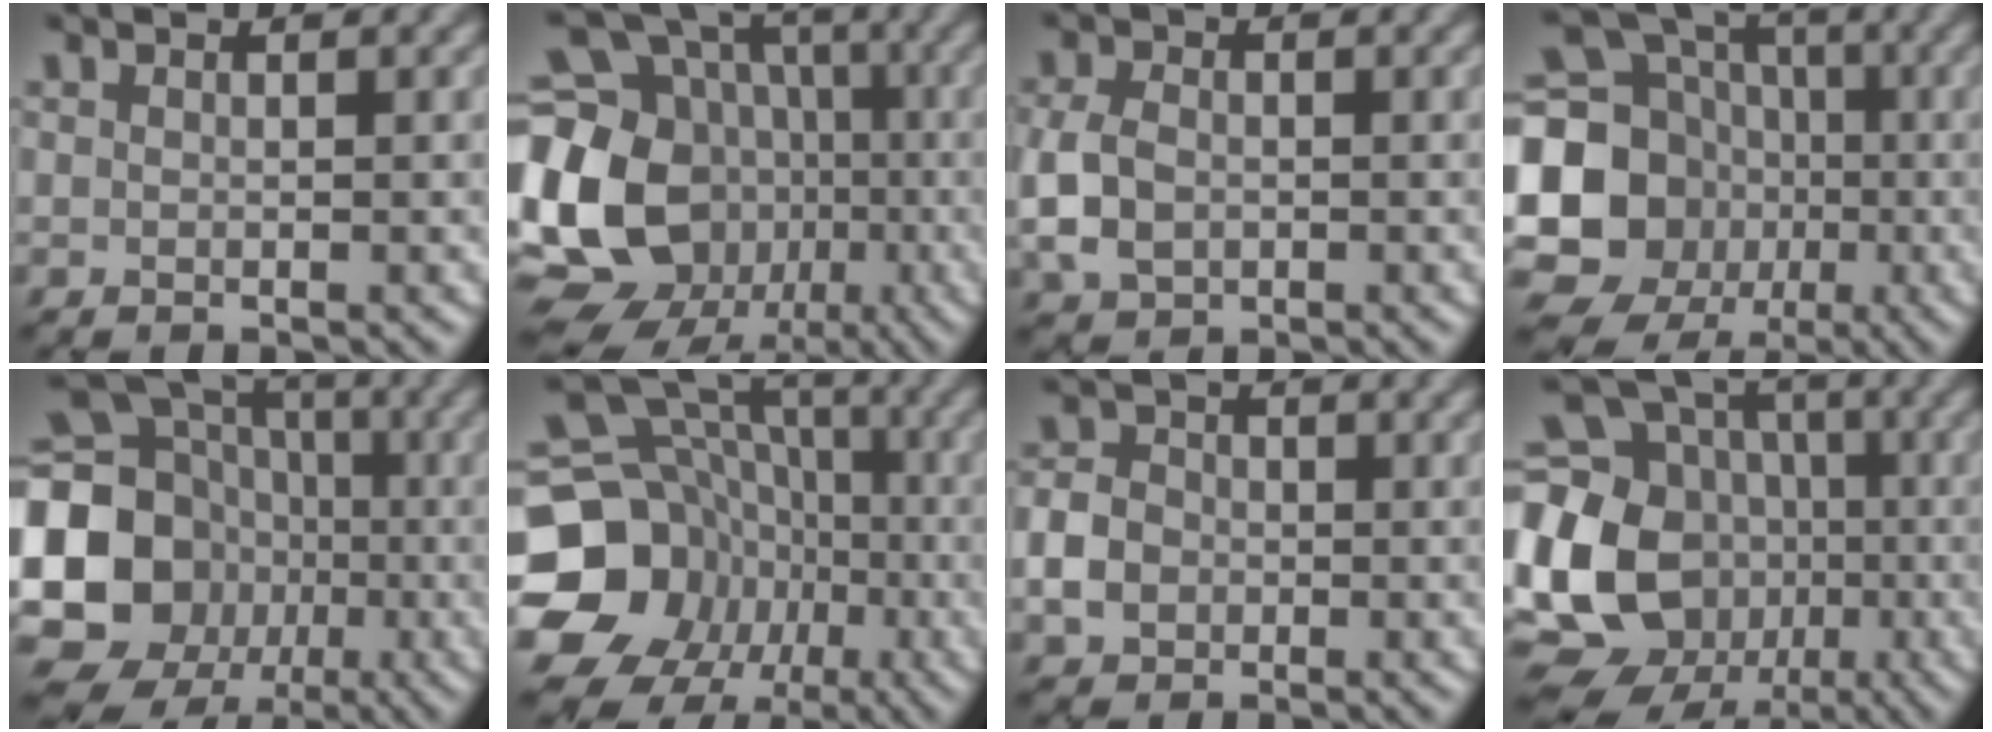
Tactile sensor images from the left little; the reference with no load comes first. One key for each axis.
{"total": 21.9, "fx": -4.3, "fy": 18.7, "fz": 10.7, "tx": -0.231, "ty": 0.011, "tz": -0.110}
{"total": 4.3, "fx": -0.8, "fy": 3.2, "fz": 2.8, "tx": -0.073, "ty": -0.004, "tz": -0.022}
{"total": 15.1, "fx": -2.1, "fy": 13.5, "fz": 6.5, "tx": -0.145, "ty": -0.017, "tz": -0.064}
{"total": 16.9, "fx": -2.6, "fy": 15.2, "fz": 7.0, "tx": -0.157, "ty": -0.006, "tz": -0.084}
{"total": 19.3, "fx": -5.5, "fy": 16.9, "fz": 7.4, "tx": -0.160, "ty": -0.015, "tz": -0.117}
{"total": 3.2, "fx": -1.4, "fy": 2.7, "fz": 1.2, "tx": -0.019, "ty": 0.001, "tz": -0.033}
{"total": 18.3, "fx": -3.3, "fy": 15.8, "fz": 8.6, "tx": -0.216, "ty": 0.011, "tz": -0.084}